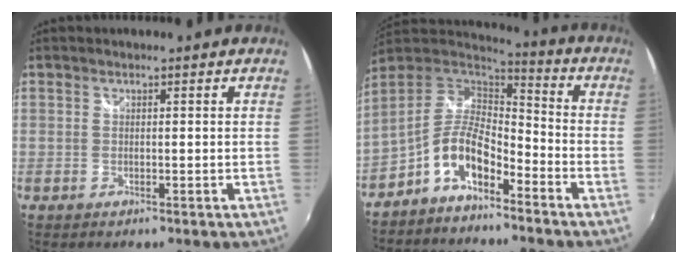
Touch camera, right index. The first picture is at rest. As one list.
[{"total": 10.5, "force": [-5.9, 4.4, 7.5], "torque": [-0.159, 0.014, -0.110]}]